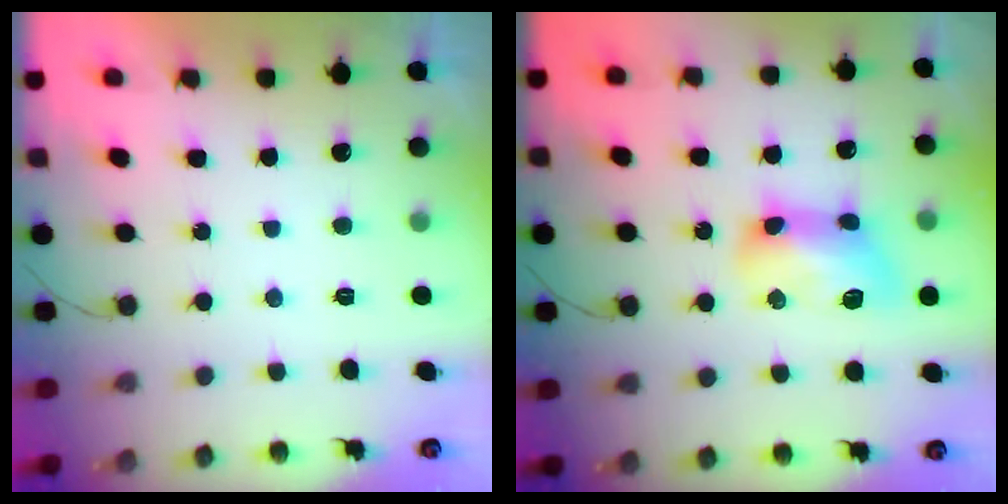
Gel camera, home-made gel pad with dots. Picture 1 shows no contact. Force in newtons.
{"total": 12.1, "press": 12.1, "slide": 0.6}